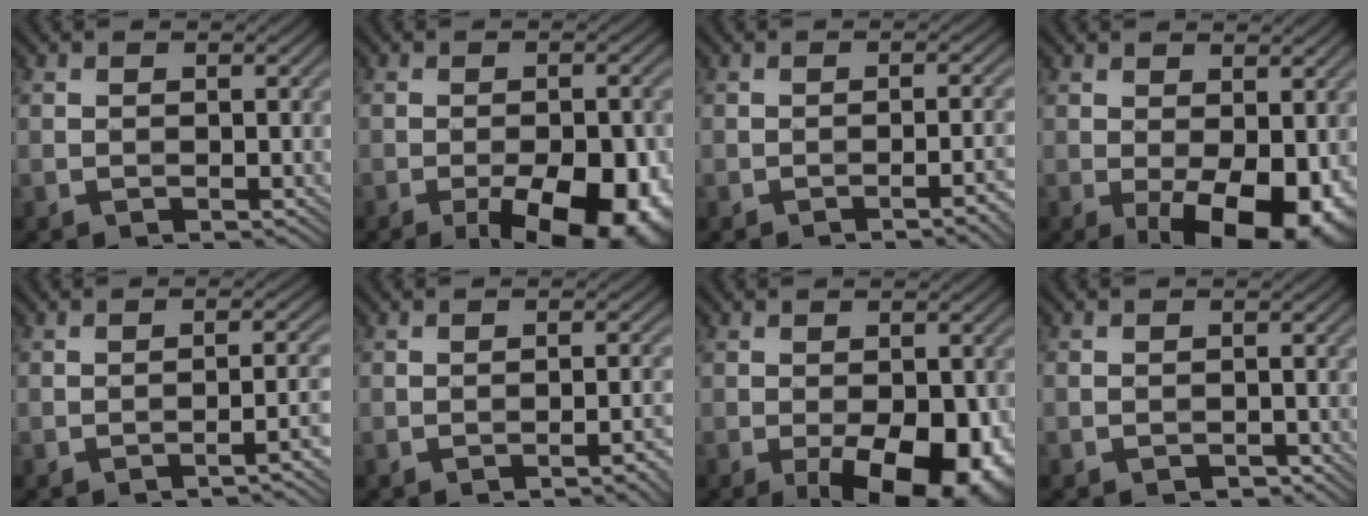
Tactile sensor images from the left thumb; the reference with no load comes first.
{"total": 12.3, "force": [-5.7, 4.8, 9.8], "torque": [-0.121, 0.003, -0.074]}
{"total": 3.8, "force": [-1.8, 0.7, 3.3], "torque": [-0.038, 0.015, -0.030]}
{"total": 9.2, "force": [-2.5, 4.2, 7.8], "torque": [-0.124, -0.014, -0.026]}
{"total": 4.0, "force": [-2.2, 0.7, 3.2], "torque": [-0.030, 0.018, -0.043]}
{"total": 3.1, "force": [-1.6, 0.6, 2.6], "torque": [-0.029, 0.013, -0.026]}
{"total": 11.4, "force": [-4.4, 5.0, 9.2], "torque": [-0.124, -0.019, -0.054]}
{"total": 1.2, "force": [-0.9, 0.7, 0.3], "torque": [-0.004, -0.004, -0.020]}